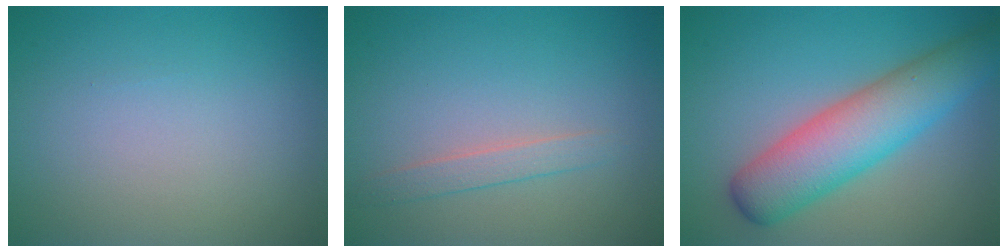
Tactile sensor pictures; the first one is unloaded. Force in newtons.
{"total": 1.5, "press": 1.5, "slide": 0.0}
{"total": 7.2, "press": 7.2, "slide": 0.2}